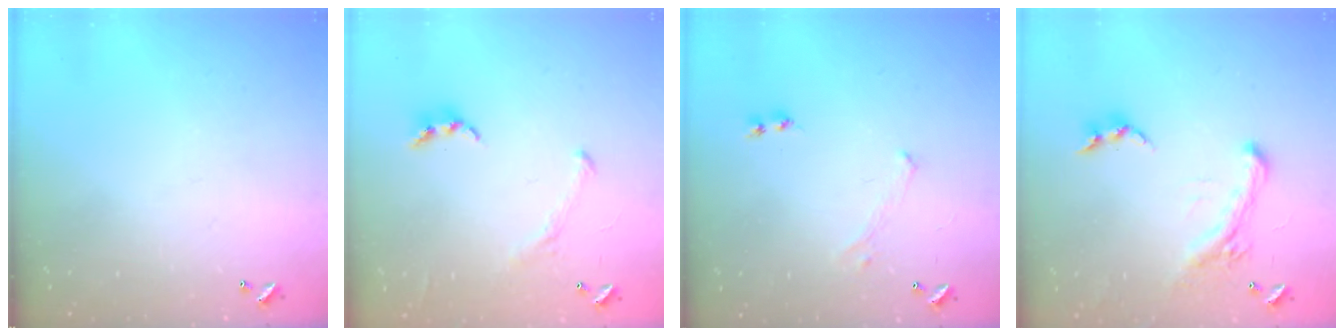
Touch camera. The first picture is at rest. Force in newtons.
{"total": 2.3, "press": 2.3, "slide": 0.5}
{"total": 0.0}
{"total": 2.5, "press": 2.0, "slide": 1.4}